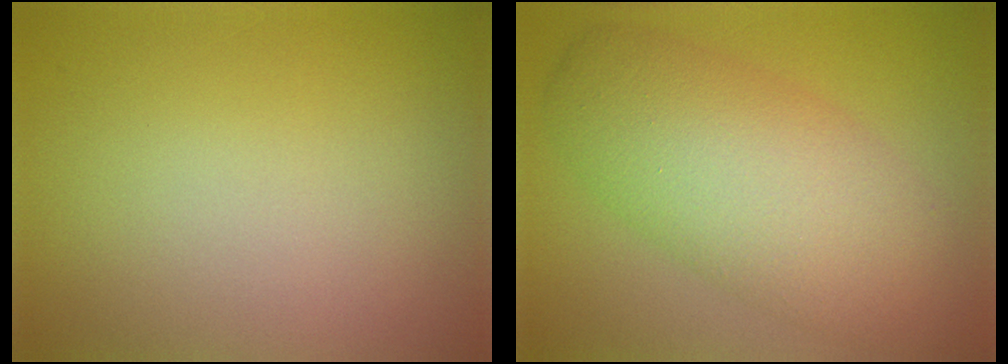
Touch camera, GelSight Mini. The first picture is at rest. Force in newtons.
{"total": 8.7, "press": 8.6, "slide": 0.3}